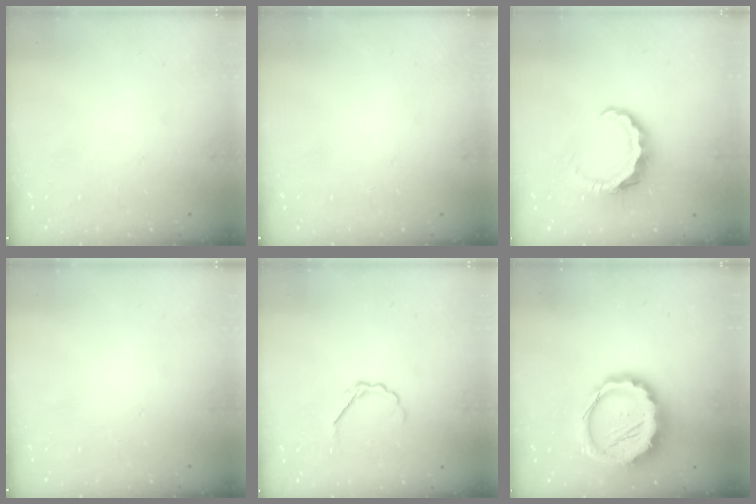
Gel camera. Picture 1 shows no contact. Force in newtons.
{"total": 0.0}
{"total": 8.2, "press": 8.2, "slide": 1.1}
{"total": 0.0}
{"total": 2.9, "press": 2.7, "slide": 0.9}
{"total": 14.6, "press": 14.3, "slide": 3.3}